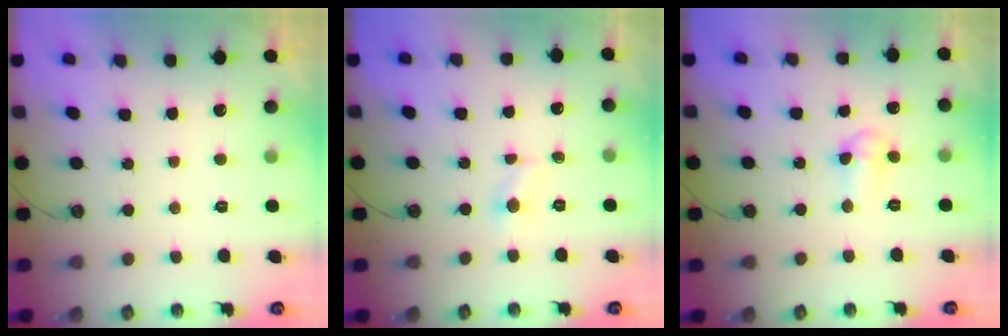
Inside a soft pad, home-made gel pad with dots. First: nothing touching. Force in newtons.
{"total": 3.1, "press": 3.1, "slide": 0.4}
{"total": 5.3, "press": 5.2, "slide": 1.0}